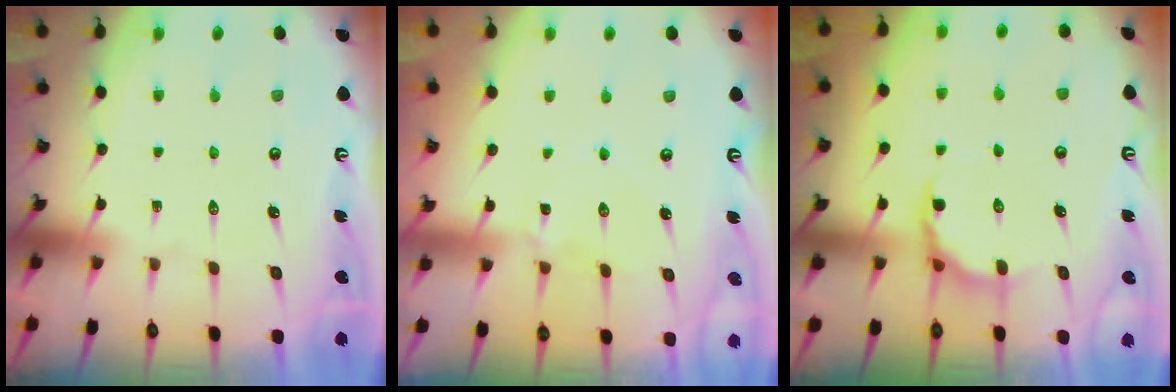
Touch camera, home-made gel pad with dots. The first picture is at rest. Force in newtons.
{"total": 2.5, "press": 2.5, "slide": 0.4}
{"total": 7.4, "press": 7.0, "slide": 2.4}